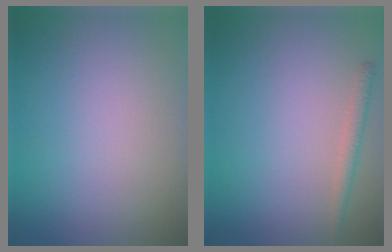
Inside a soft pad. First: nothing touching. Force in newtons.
{"total": 1.4, "press": 1.4, "slide": 0.1}